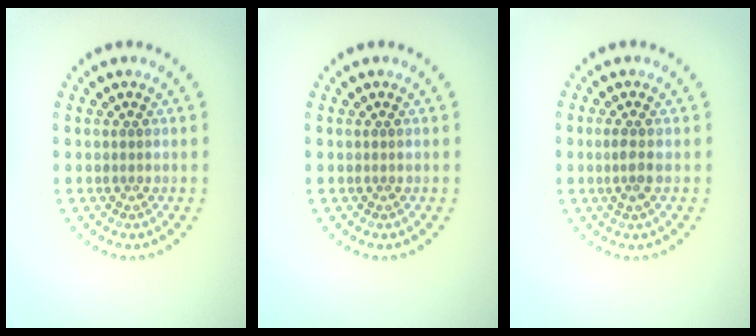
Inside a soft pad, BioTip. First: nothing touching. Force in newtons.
{"total": 0.0}
{"total": 1.5, "press": 1.4, "slide": 0.6}